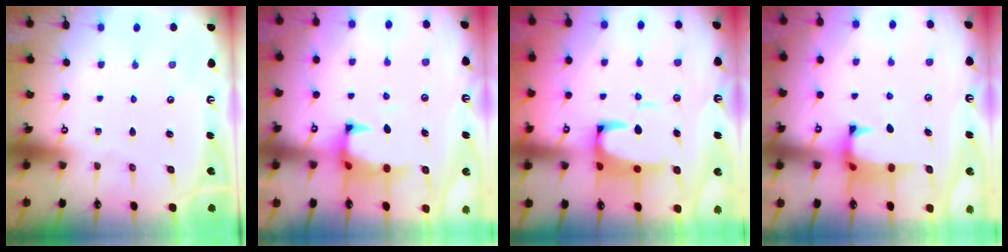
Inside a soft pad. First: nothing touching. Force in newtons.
{"total": 1.5, "press": 1.1, "slide": 1.1}
{"total": 6.0, "press": 5.9, "slide": 1.2}
{"total": 0.8, "press": 0.2, "slide": 0.8}